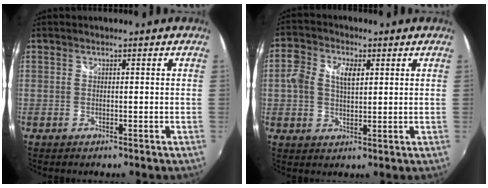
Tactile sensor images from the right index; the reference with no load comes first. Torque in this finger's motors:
{"motor_torque": [0.20, -0.02, 0.13, 0.07]}